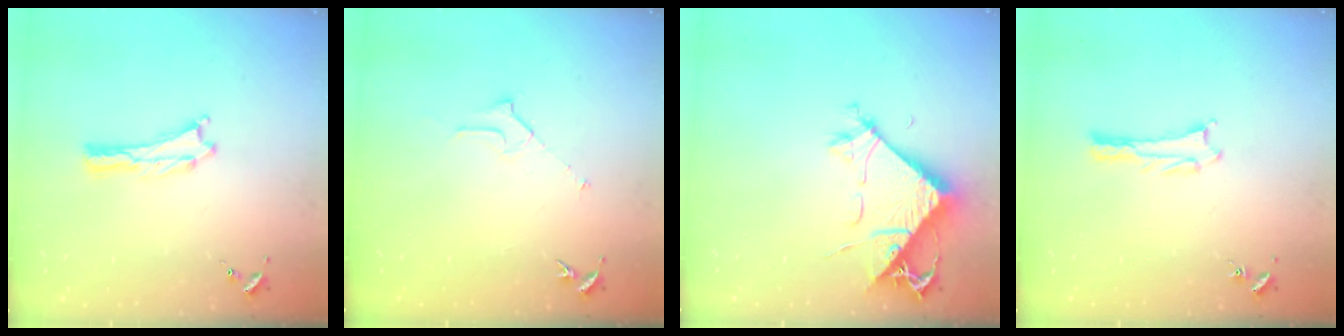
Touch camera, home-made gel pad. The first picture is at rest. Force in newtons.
{"total": 2.1, "press": 2.1, "slide": 0.1}
{"total": 8.1, "press": 8.0, "slide": 1.1}
{"total": 0.8, "press": 0.8, "slide": 0.1}